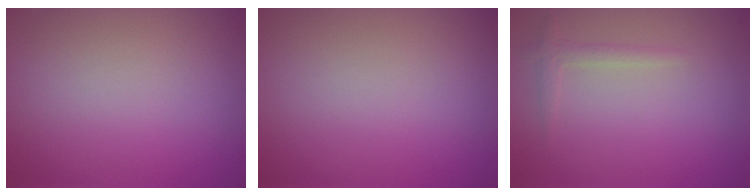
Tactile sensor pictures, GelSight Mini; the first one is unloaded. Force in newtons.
{"total": 0.0}
{"total": 1.2, "press": 1.2, "slide": 0.0}